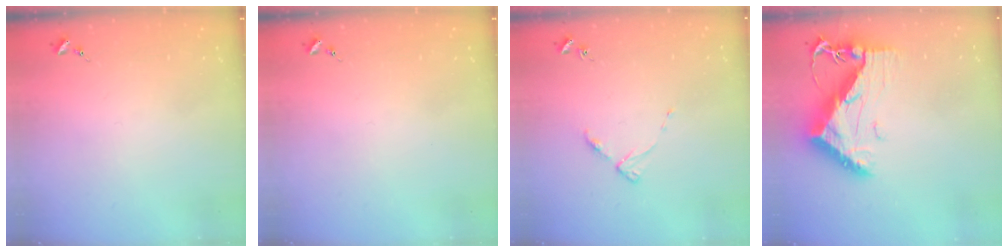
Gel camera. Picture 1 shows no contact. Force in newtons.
{"total": 0.0}
{"total": 4.5, "press": 4.4, "slide": 0.6}
{"total": 12.5, "press": 12.4, "slide": 1.1}